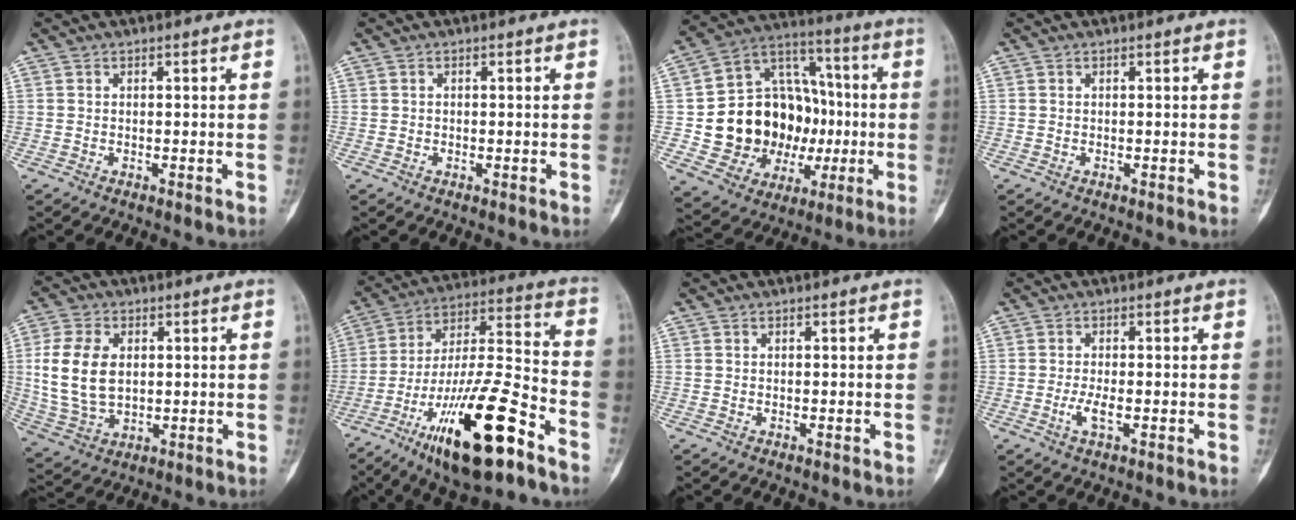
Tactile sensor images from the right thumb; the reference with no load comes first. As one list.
[{"total": 0.0}, {"total": 22.3, "force": [-2.0, 18.0, 13.1], "torque": [-0.155, 0.038, -0.011]}, {"total": 0.0}, {"total": 12.2, "force": [1.6, 8.1, 9.1], "torque": [-0.176, -0.003, 0.039]}, {"total": 23.7, "force": [-13.0, 5.9, 18.9], "torque": [-0.348, 0.063, -0.224]}, {"total": 0.0}, {"total": 2.9, "force": [-0.8, 0.9, 2.6], "torque": [-0.060, -0.004, -0.015]}]